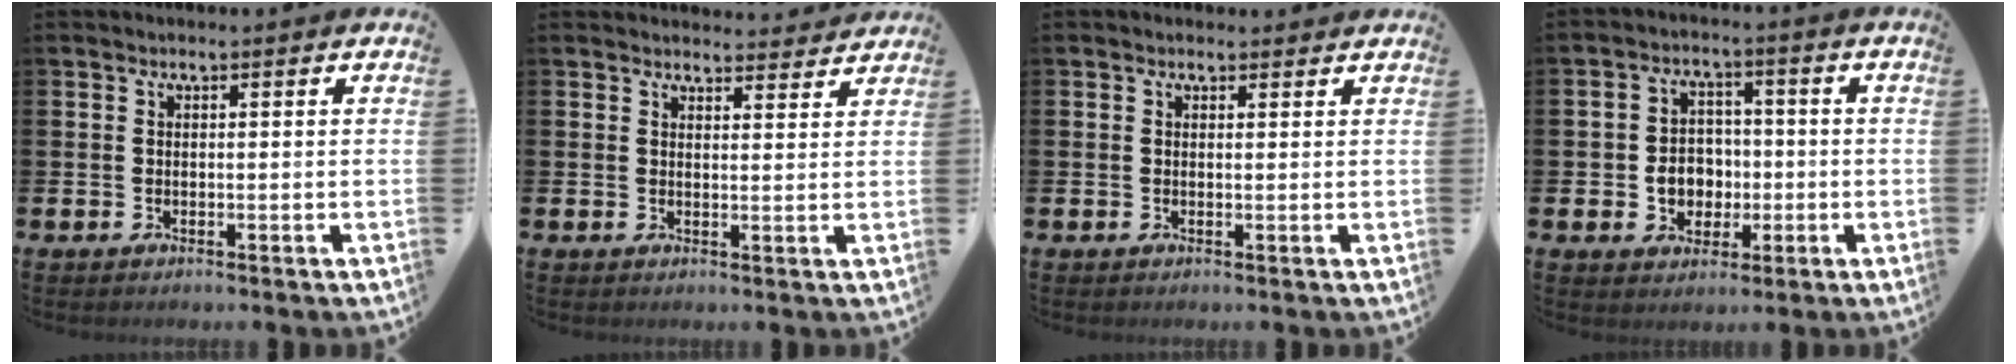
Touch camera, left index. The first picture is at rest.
{"total": 2.8, "force": [2.7, 0.4, -0.1], "torque": [0.005, -0.020, 0.047]}
{"total": 0.6, "force": [0.5, 0.4, 0.1], "torque": [0.009, 0.000, 0.006]}
{"total": 5.0, "force": [-0.7, 4.5, 2.1], "torque": [-0.031, 0.005, -0.021]}